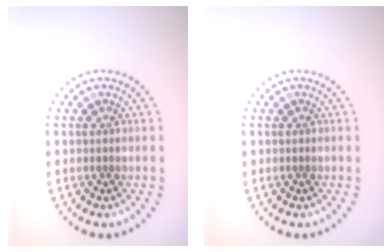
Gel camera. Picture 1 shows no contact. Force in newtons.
{"total": 0.0}